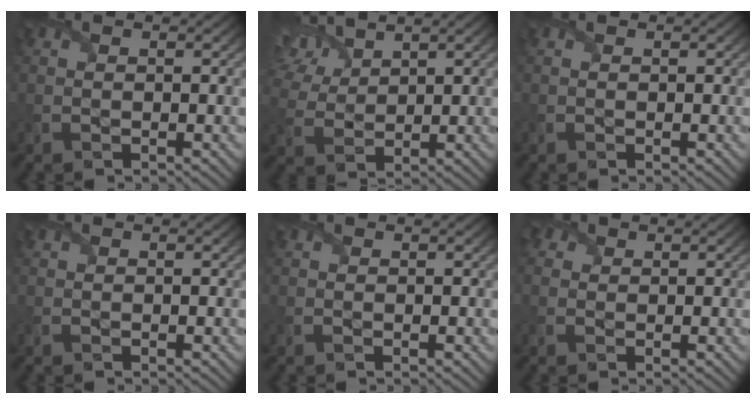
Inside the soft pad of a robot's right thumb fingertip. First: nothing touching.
{"total": 6.7, "force": [4.8, 2.8, 3.7], "torque": [-0.103, 0.016, 0.097]}
{"total": 0.0}
{"total": 0.0}
{"total": 0.0}
{"total": 1.9, "force": [0.9, 1.6, 0.7], "torque": [-0.023, 0.002, 0.009]}